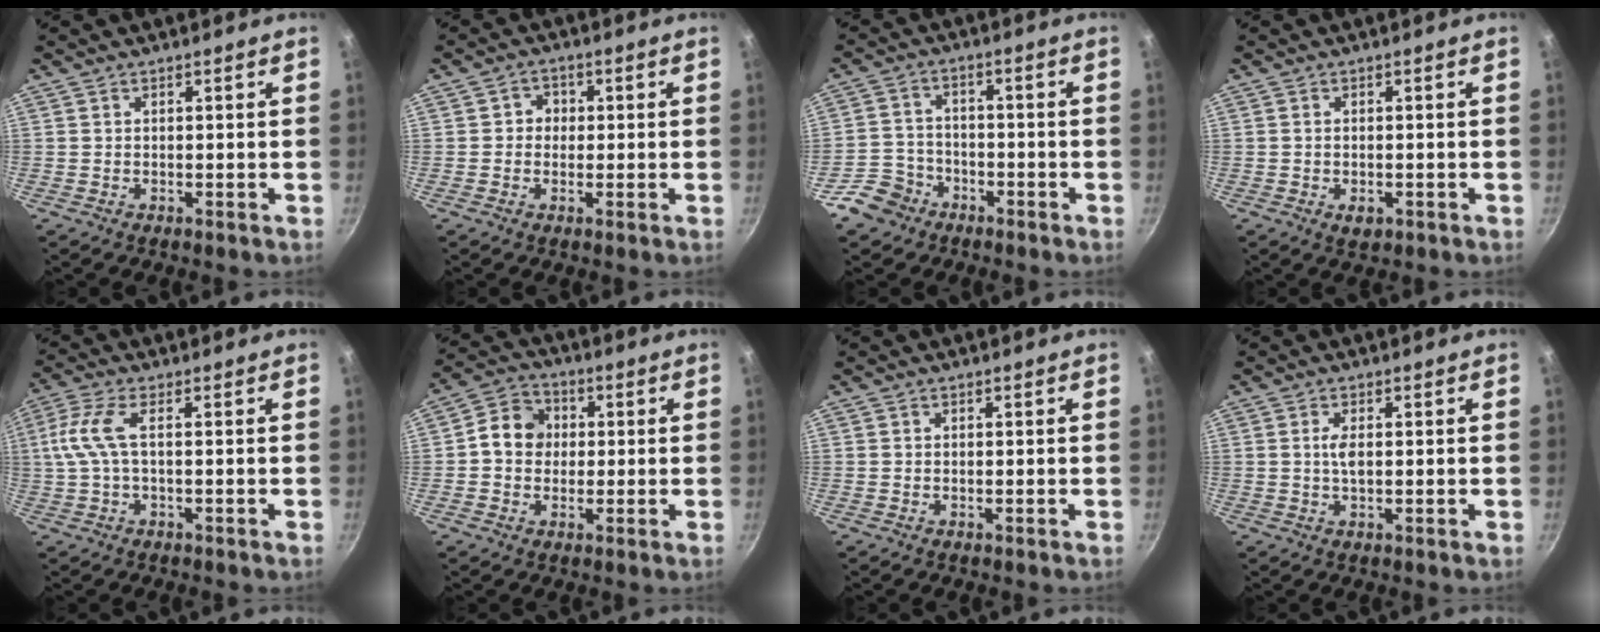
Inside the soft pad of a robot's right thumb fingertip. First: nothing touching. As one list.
[{"total": 2.9, "force": [0.0, 2.8, 1.0], "torque": [0.009, 0.005, -0.005]}, {"total": 7.1, "force": [-4.4, 5.3, 1.8], "torque": [-0.019, 0.041, -0.085]}, {"total": 2.4, "force": [-0.9, 1.4, 1.7], "torque": [-0.029, -0.003, -0.012]}, {"total": 6.7, "force": [0.0, 2.3, 6.3], "torque": [-0.151, 0.013, -0.001]}, {"total": 8.1, "force": [0.5, 6.9, 4.1], "torque": [-0.039, 0.016, -0.011]}, {"total": 0.0}, {"total": 2.7, "force": [0.2, 1.0, 2.5], "torque": [-0.052, 0.001, 0.003]}]